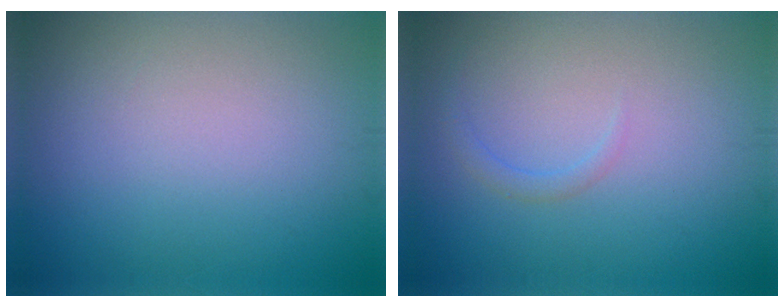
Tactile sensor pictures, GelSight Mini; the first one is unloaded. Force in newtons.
{"total": 1.0, "press": 1.0, "slide": 0.1}